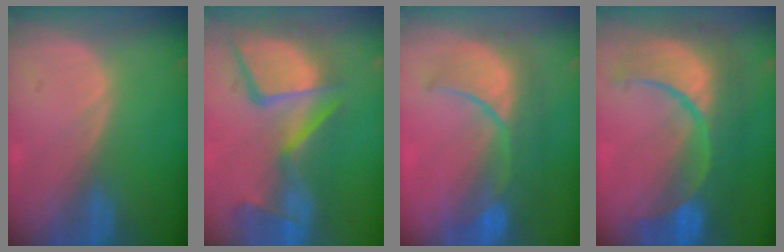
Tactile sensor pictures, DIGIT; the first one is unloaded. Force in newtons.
{"total": 13.6, "press": 11.1, "slide": 7.8}
{"total": 10.5, "press": 9.2, "slide": 5.0}
{"total": 12.4, "press": 12.3, "slide": 1.5}